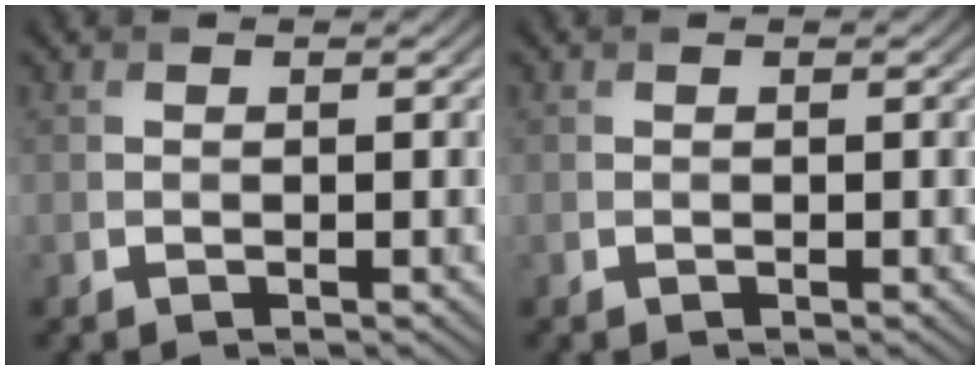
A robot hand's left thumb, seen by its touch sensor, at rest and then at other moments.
{"total": 0.0}